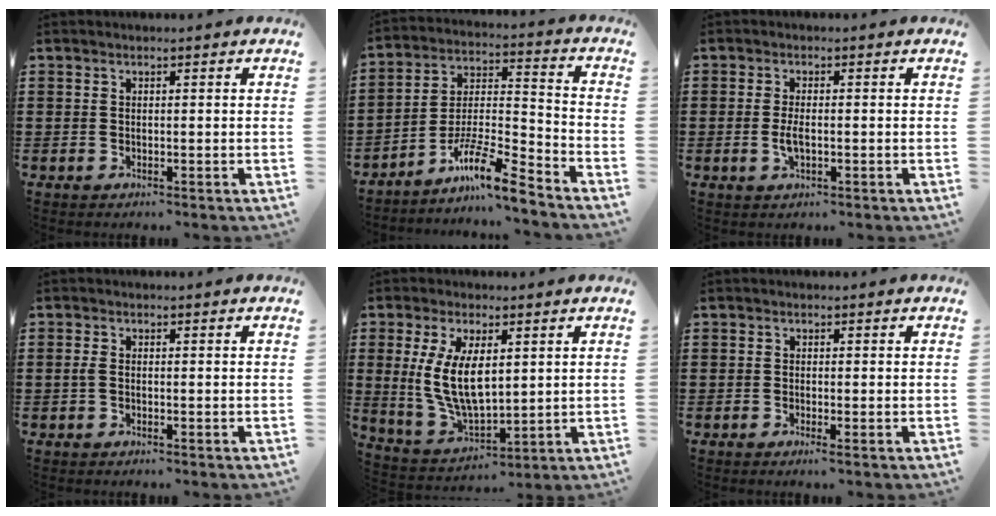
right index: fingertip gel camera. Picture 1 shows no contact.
{"total": 10.5, "force": [-8.3, 1.1, 6.4], "torque": [-0.120, 0.010, -0.162]}
{"total": 2.7, "force": [-0.3, 1.0, 2.5], "torque": [-0.052, -0.002, -0.009]}
{"total": 1.2, "force": [-0.2, 0.5, 1.1], "torque": [-0.030, -0.002, -0.006]}
{"total": 9.7, "force": [1.5, 4.6, 8.4], "torque": [-0.188, -0.001, 0.025]}
{"total": 0.6, "force": [-0.2, -0.1, 0.5], "torque": [-0.010, -0.005, -0.003]}